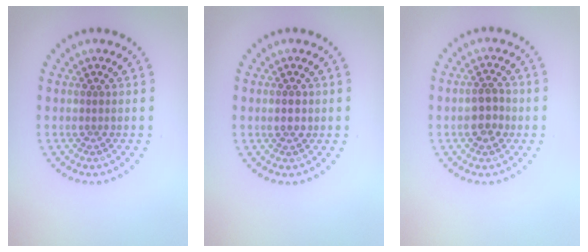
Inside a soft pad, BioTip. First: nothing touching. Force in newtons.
{"total": 1.0, "press": 1.0, "slide": 0.0}
{"total": 2.8, "press": 2.8, "slide": 0.4}